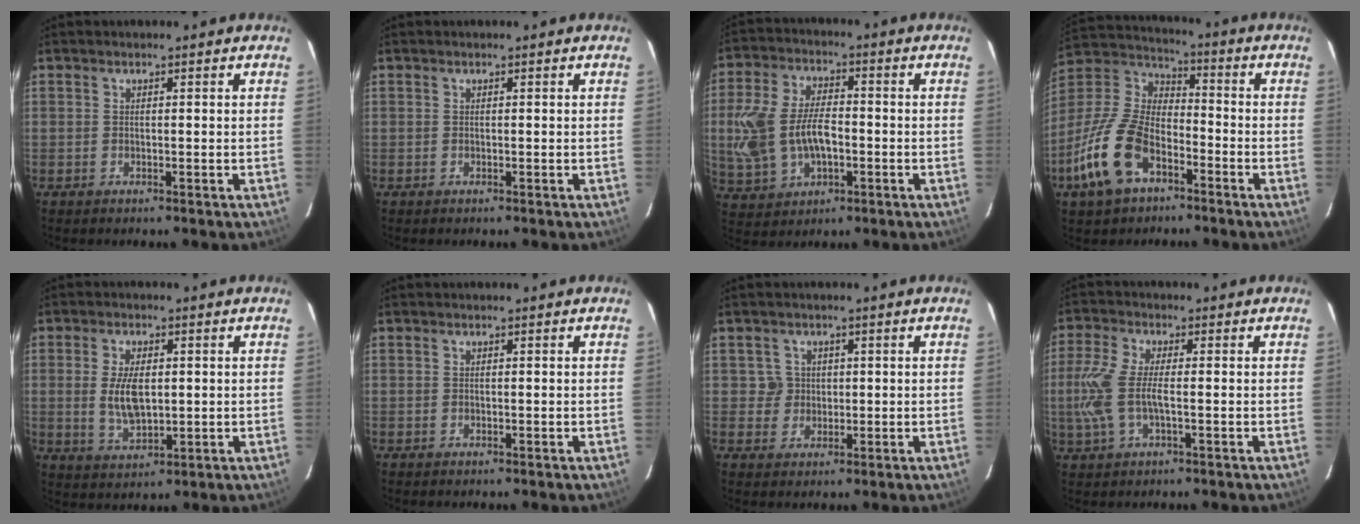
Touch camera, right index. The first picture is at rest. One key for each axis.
{"total": 0.0}
{"total": 13.8, "fx": -1.9, "fy": 8.5, "fz": 10.7, "tx": -0.240, "ty": 0.008, "tz": -0.023}
{"total": 17.1, "fx": -8.7, "fy": 9.3, "fz": 11.4, "tx": -0.253, "ty": -0.001, "tz": -0.167}
{"total": 7.3, "fx": 0.4, "fy": 3.8, "fz": 6.2, "tx": -0.121, "ty": -0.004, "tz": 0.013}
{"total": 0.0}
{"total": 3.0, "fx": 0.5, "fy": 3.0, "fz": 0.0, "tx": 0.009, "ty": 0.015, "tz": 0.007}
{"total": 8.2, "fx": -1.1, "fy": 2.6, "fz": 7.6, "tx": -0.172, "ty": -0.002, "tz": -0.021}